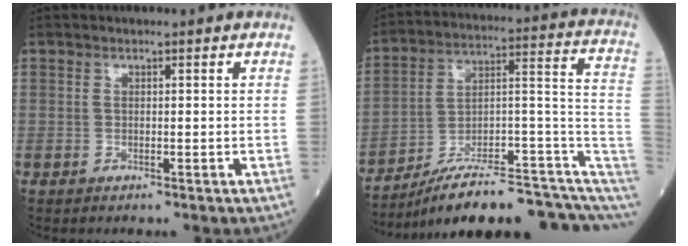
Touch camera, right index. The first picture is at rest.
{"total": 19.7, "force": [-14.0, 4.4, 13.2], "torque": [-0.124, 0.066, -0.203]}